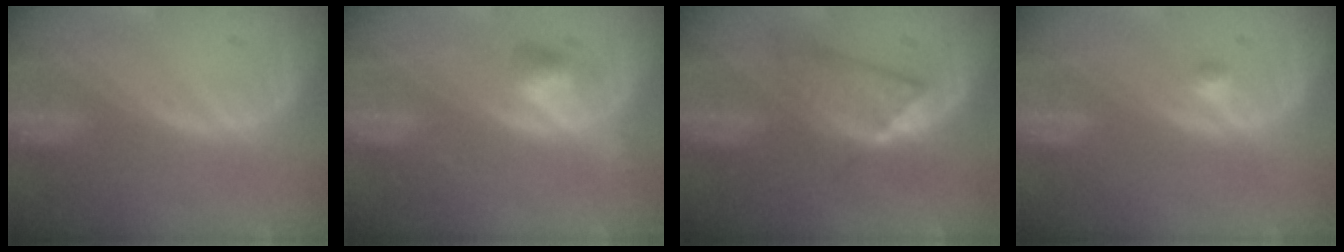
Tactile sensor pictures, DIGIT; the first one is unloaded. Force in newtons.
{"total": 3.3, "press": 3.3, "slide": 0.2}
{"total": 6.0, "press": 5.6, "slide": 1.9}
{"total": 1.2, "press": 1.1, "slide": 0.6}